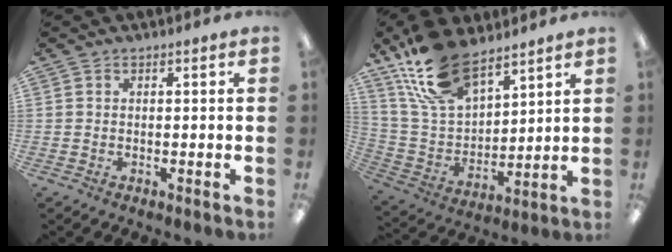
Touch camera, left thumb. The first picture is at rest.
{"total": 17.9, "force": [12.7, 8.7, 9.2], "torque": [-0.194, -0.051, 0.238]}